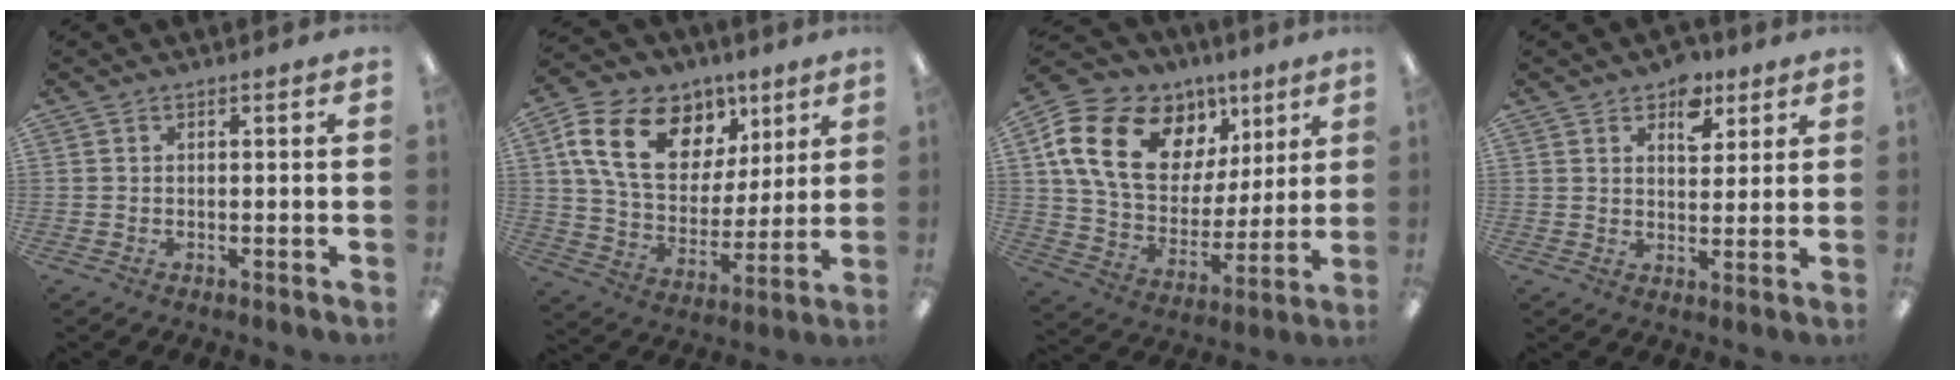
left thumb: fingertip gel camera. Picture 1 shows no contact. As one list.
[{"total": 19.9, "force": [9.0, 13.6, 11.4], "torque": [-0.188, -0.016, 0.164]}, {"total": 21.3, "force": [9.0, 14.9, 12.2], "torque": [-0.204, -0.019, 0.167]}, {"total": 7.8, "force": [4.8, 4.8, 4.0], "torque": [-0.035, -0.020, 0.078]}]